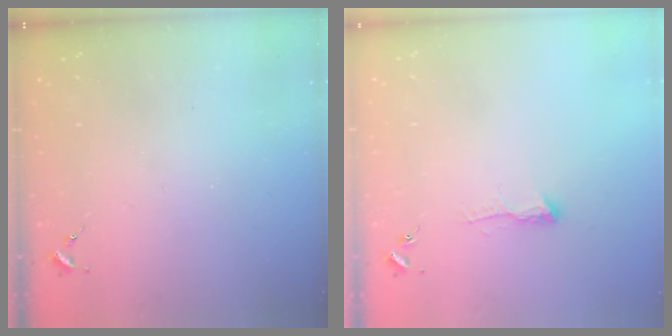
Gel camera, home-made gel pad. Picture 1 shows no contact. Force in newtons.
{"total": 6.8, "press": 6.8, "slide": 0.8}